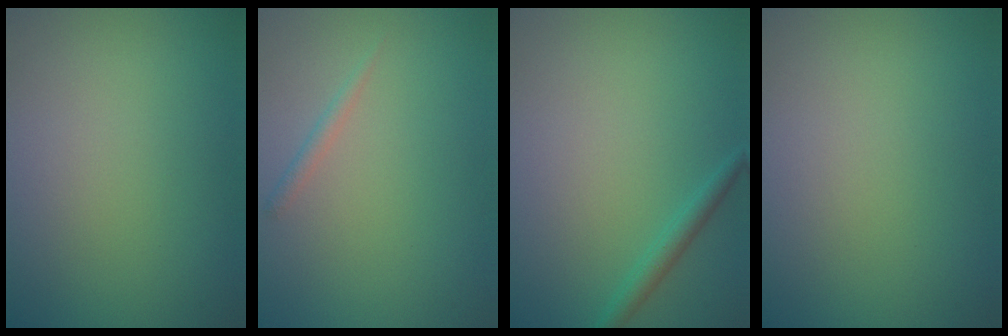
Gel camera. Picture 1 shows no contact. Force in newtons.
{"total": 0.8, "press": 0.8, "slide": 0.0}
{"total": 1.4, "press": 1.4, "slide": 0.1}
{"total": 0.0}